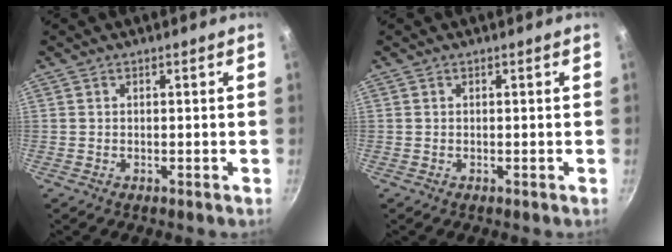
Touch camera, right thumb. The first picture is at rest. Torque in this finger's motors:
{"motor_torque": [0.00, 0.00, 0.00, 0.00, 0.00]}